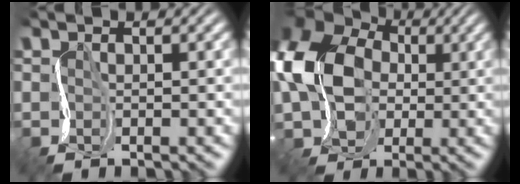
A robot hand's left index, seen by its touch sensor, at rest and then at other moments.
{"total": 12.2, "force": [1.5, 9.7, 7.3], "torque": [-0.141, 0.007, 0.014]}